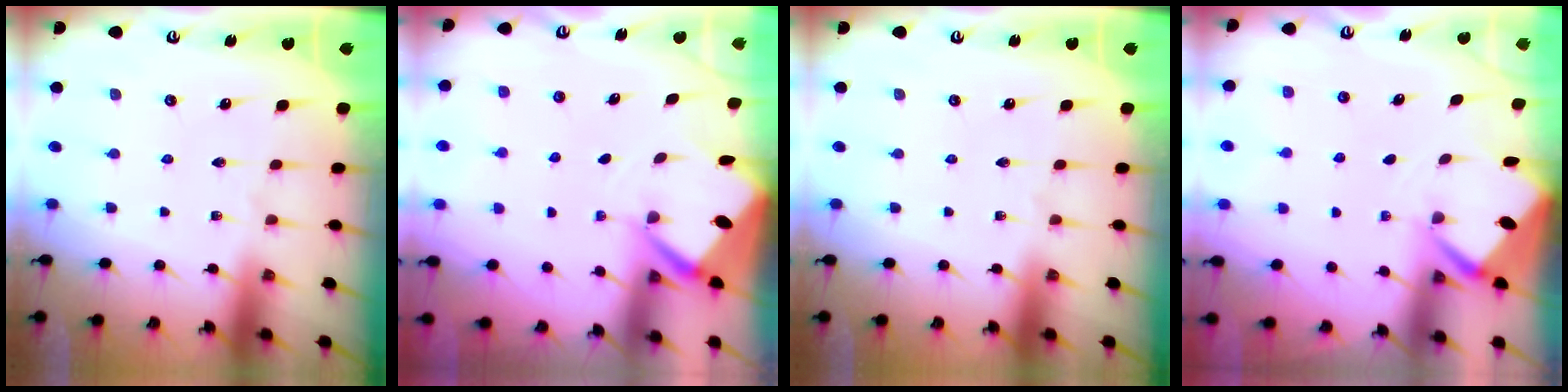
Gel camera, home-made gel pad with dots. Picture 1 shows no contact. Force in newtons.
{"total": 3.5, "press": 3.5, "slide": 0.2}
{"total": 0.0}
{"total": 2.6, "press": 2.6, "slide": 0.3}